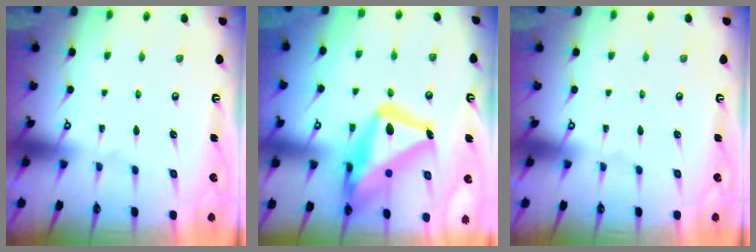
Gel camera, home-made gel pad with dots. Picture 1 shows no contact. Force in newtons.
{"total": 22.0, "press": 21.9, "slide": 1.9}
{"total": 0.0}